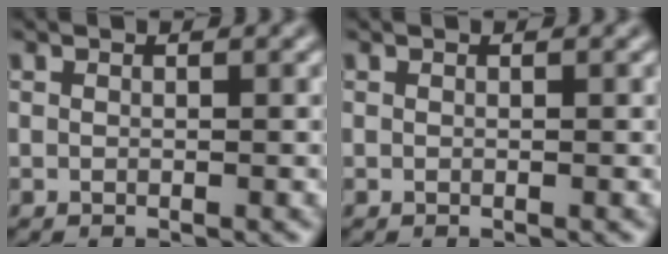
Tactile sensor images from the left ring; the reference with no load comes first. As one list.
[{"total": 0.0}]